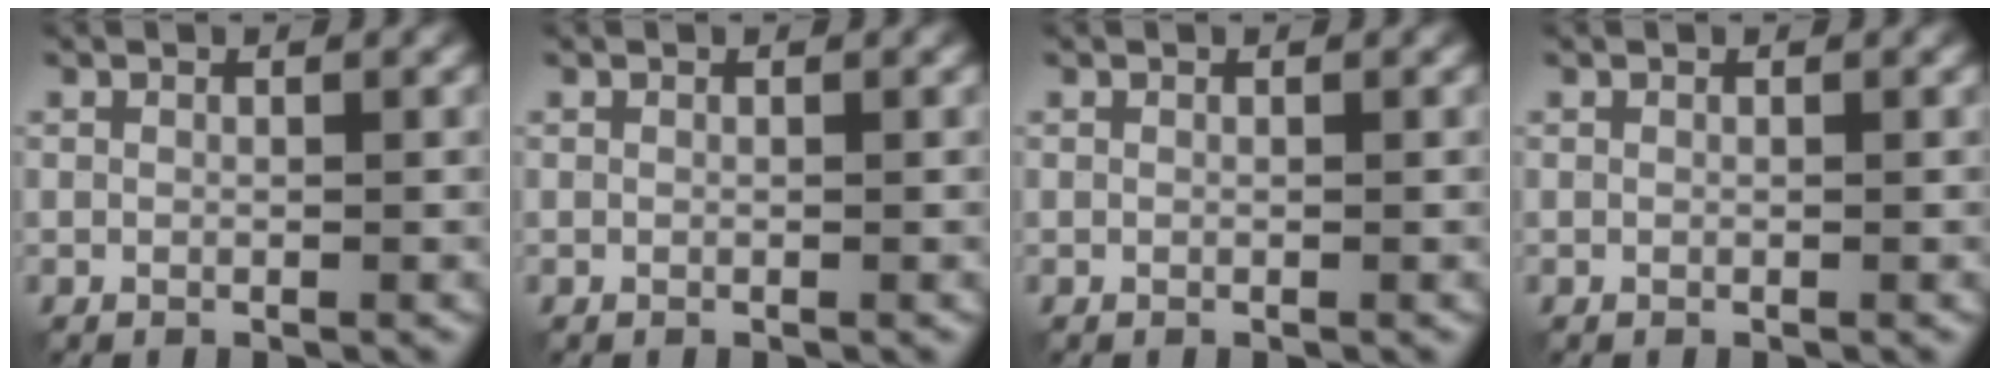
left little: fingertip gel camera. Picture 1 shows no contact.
{"total": 0.0}
{"total": 0.0}
{"total": 0.0}